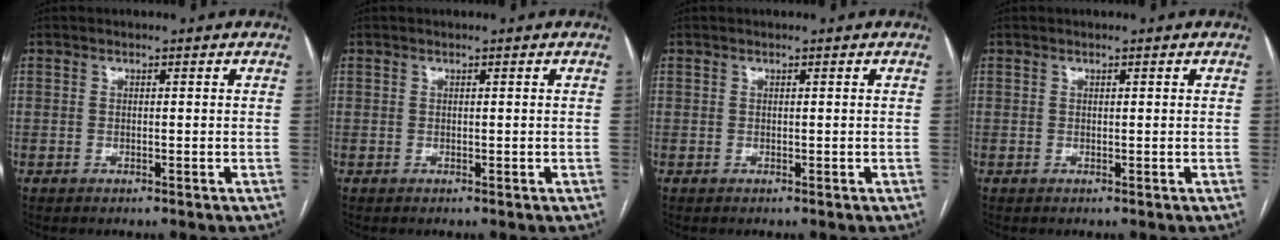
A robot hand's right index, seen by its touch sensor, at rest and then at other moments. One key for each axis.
{"total": 0.0}
{"total": 0.0}
{"total": 0.0}